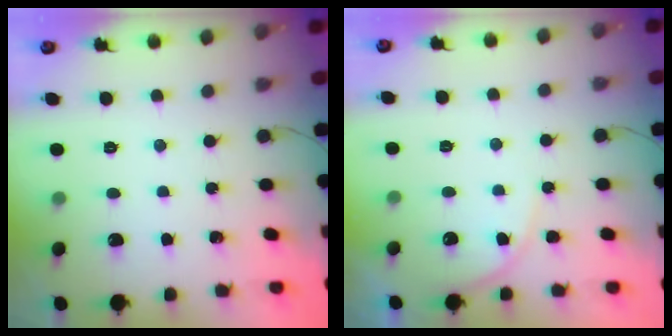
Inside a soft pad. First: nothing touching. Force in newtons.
{"total": 6.1, "press": 6.1, "slide": 0.7}